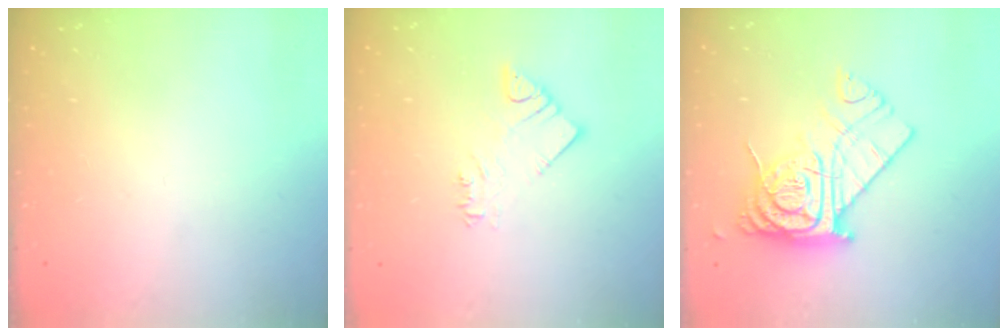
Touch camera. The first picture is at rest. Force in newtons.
{"total": 3.4, "press": 3.4, "slide": 0.2}
{"total": 15.3, "press": 15.2, "slide": 1.5}